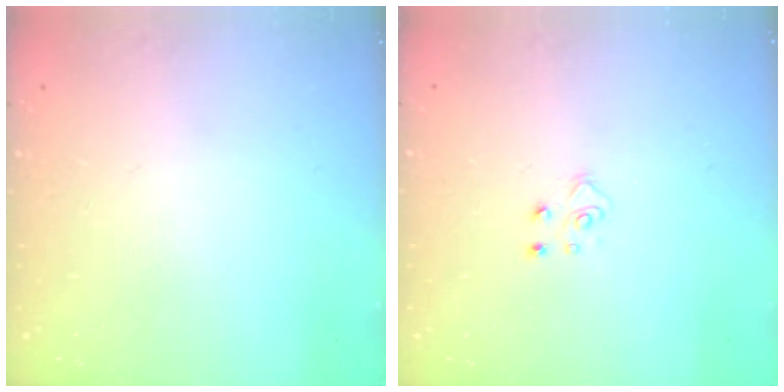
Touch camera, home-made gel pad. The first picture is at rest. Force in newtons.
{"total": 4.8, "press": 4.8, "slide": 0.5}